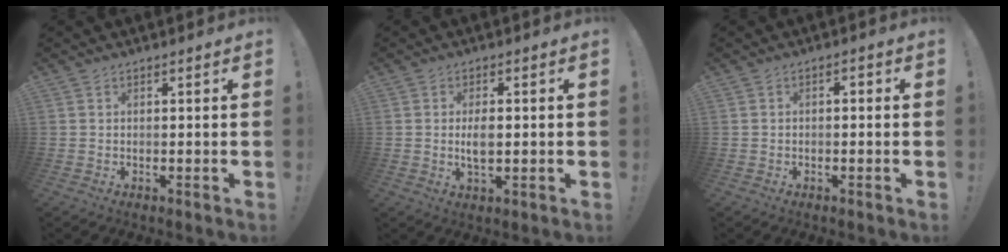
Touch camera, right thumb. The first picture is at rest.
{"total": 4.8, "force": [-0.1, 2.2, 4.3], "torque": [-0.078, -0.006, -0.008]}
{"total": 1.8, "force": [-1.2, 0.9, 0.9], "torque": [-0.015, 0.009, -0.023]}